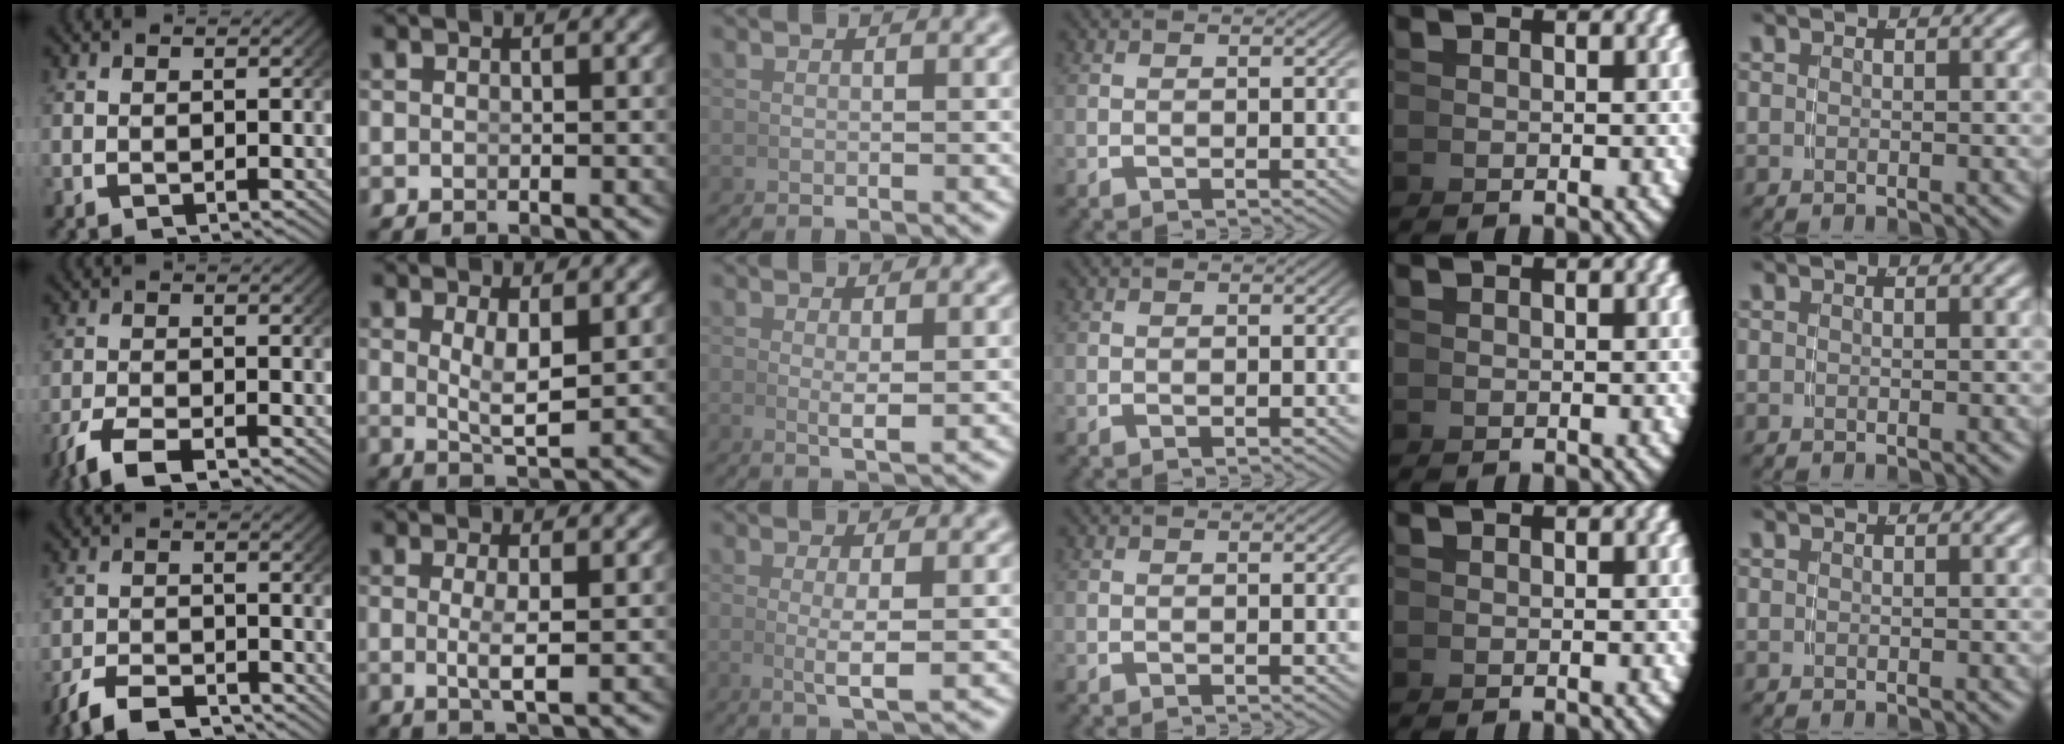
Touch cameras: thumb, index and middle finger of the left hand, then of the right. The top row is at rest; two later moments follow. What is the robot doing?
{"motion": "grasp_and_lifting", "object": "photo album"}